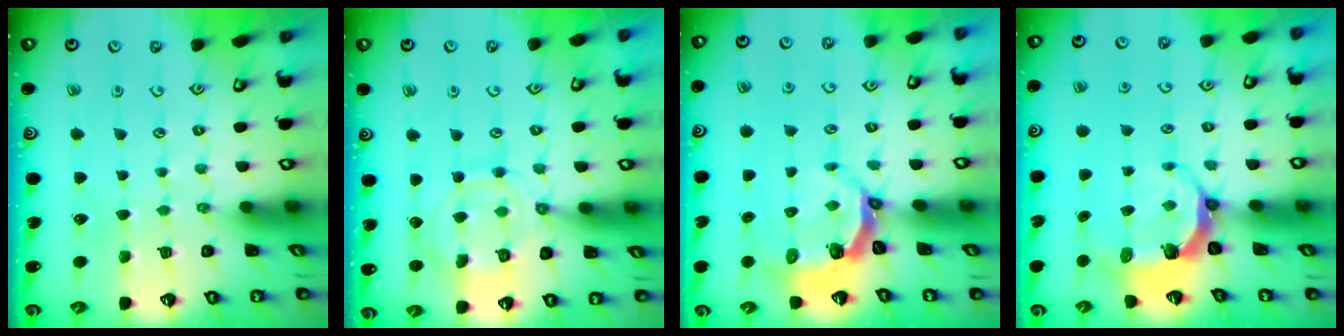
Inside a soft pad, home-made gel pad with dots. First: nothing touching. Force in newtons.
{"total": 11.2, "press": 11.1, "slide": 1.1}
{"total": 4.4, "press": 3.1, "slide": 3.2}
{"total": 6.8, "press": 5.8, "slide": 3.6}